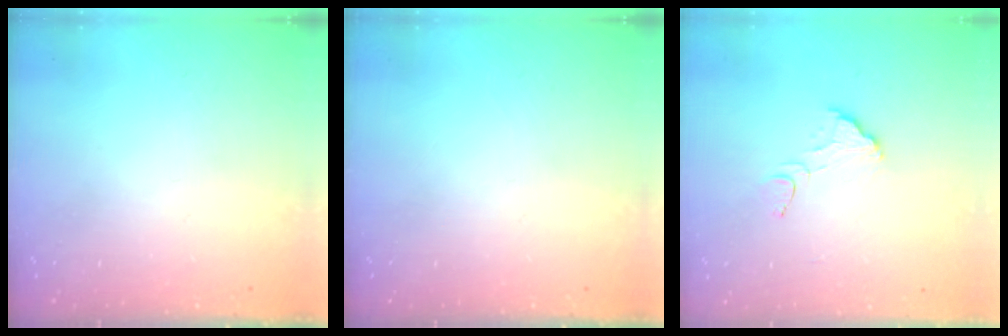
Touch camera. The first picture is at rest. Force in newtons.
{"total": 0.0}
{"total": 2.6, "press": 2.6, "slide": 0.2}